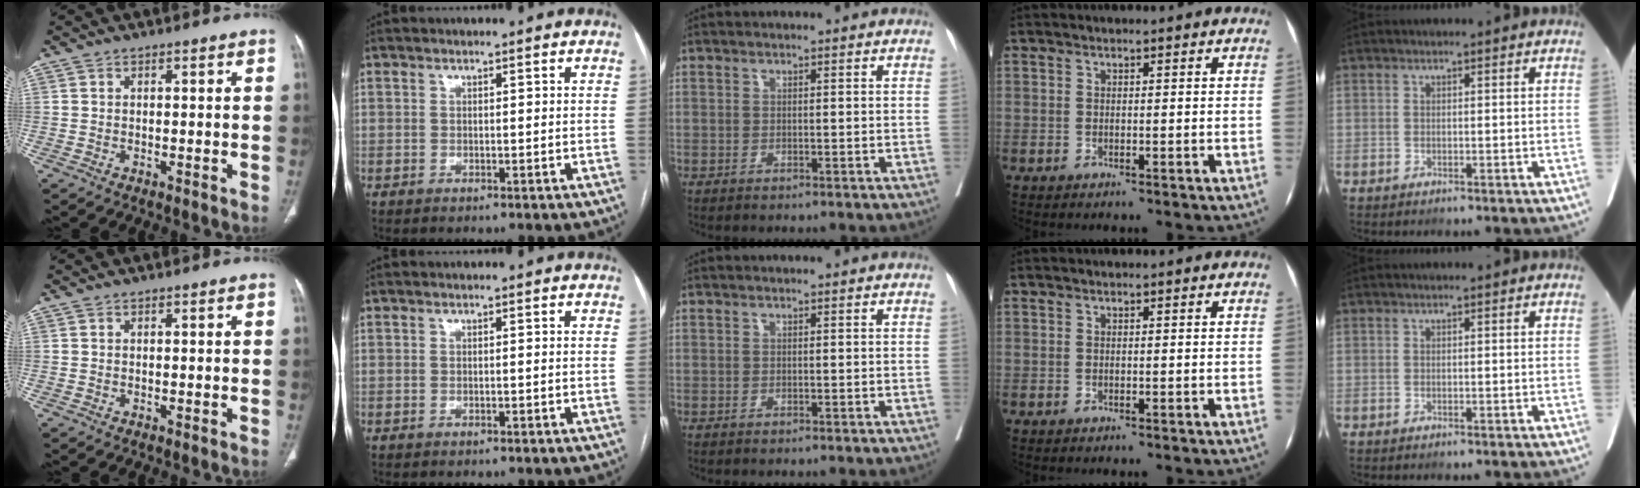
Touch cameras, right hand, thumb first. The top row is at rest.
{}